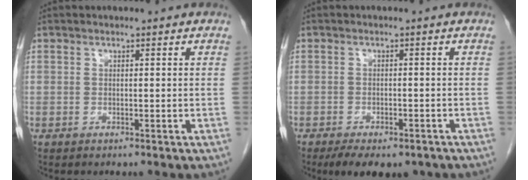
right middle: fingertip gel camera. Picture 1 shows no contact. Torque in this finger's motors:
{"motor_torque": [0.82, -0.65, 0.09, 0.07]}